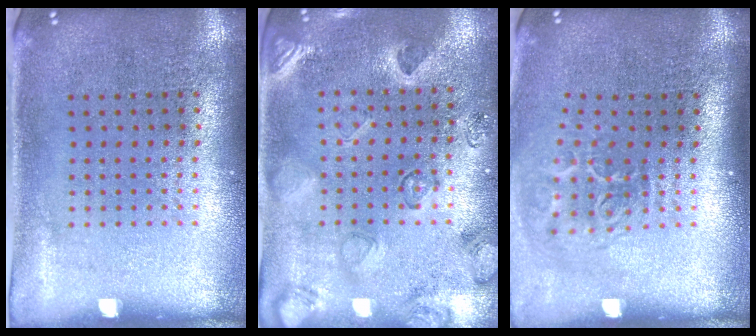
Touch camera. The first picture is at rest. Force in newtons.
{"total": 2.3, "press": 2.0, "slide": 1.1}
{"total": 2.0, "press": 1.3, "slide": 1.5}